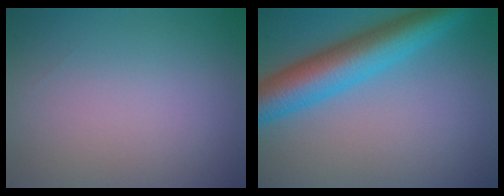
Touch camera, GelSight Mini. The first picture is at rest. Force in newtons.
{"total": 7.8, "press": 7.8, "slide": 0.2}